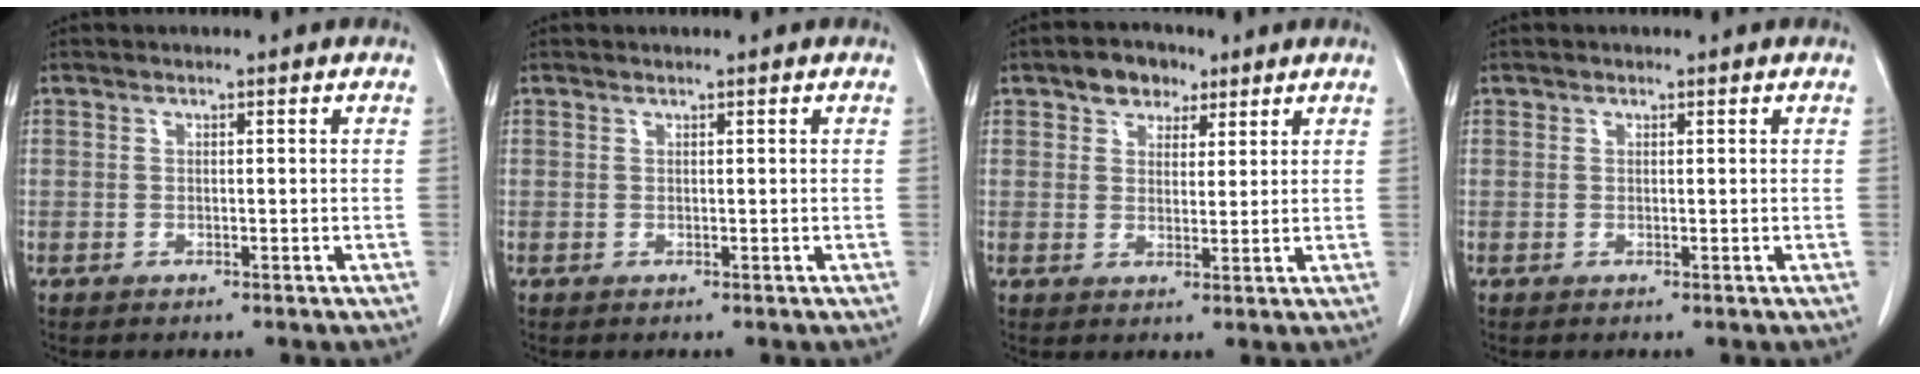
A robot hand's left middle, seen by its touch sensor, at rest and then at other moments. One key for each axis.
{"total": 0.0}
{"total": 4.8, "fx": 3.0, "fy": 3.1, "fz": 2.0, "tx": -0.029, "ty": 0.013, "tz": 0.052}
{"total": 0.0}